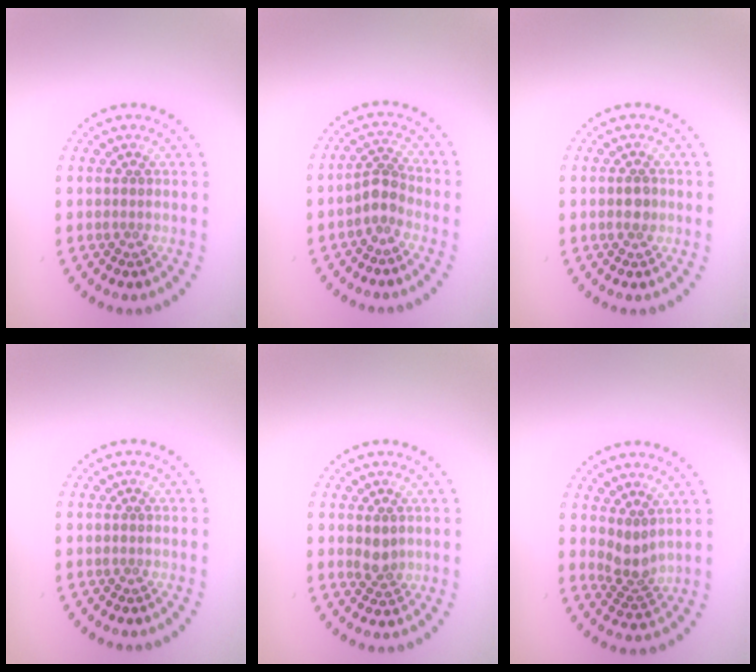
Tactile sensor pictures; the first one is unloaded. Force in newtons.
{"total": 2.3, "press": 1.9, "slide": 1.4}
{"total": 1.4, "press": 1.4, "slide": 0.1}
{"total": 0.0}
{"total": 1.9, "press": 1.8, "slide": 0.6}
{"total": 2.6, "press": 2.0, "slide": 1.6}